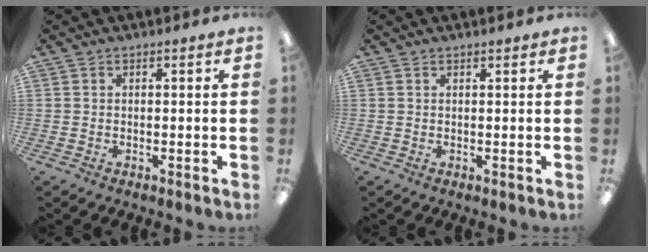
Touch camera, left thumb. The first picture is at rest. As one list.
[{"total": 0.6, "force": [0.6, 0.1, 0.1], "torque": [0.005, -0.002, 0.009]}]